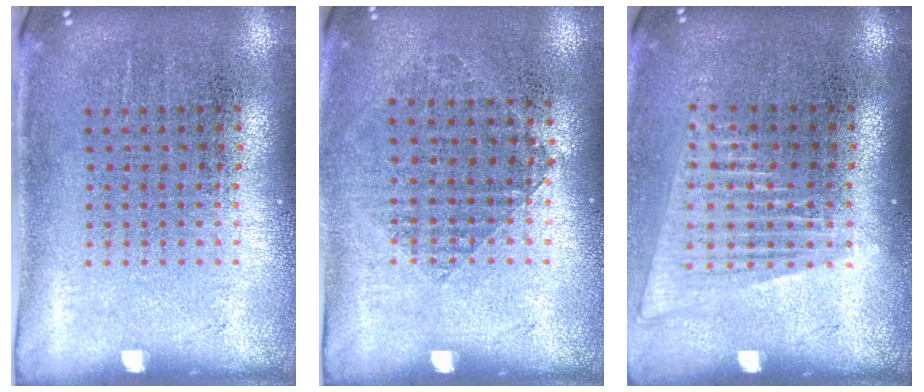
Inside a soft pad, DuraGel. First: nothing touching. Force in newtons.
{"total": 0.9, "press": 0.8, "slide": 0.4}
{"total": 1.4, "press": 1.3, "slide": 0.6}